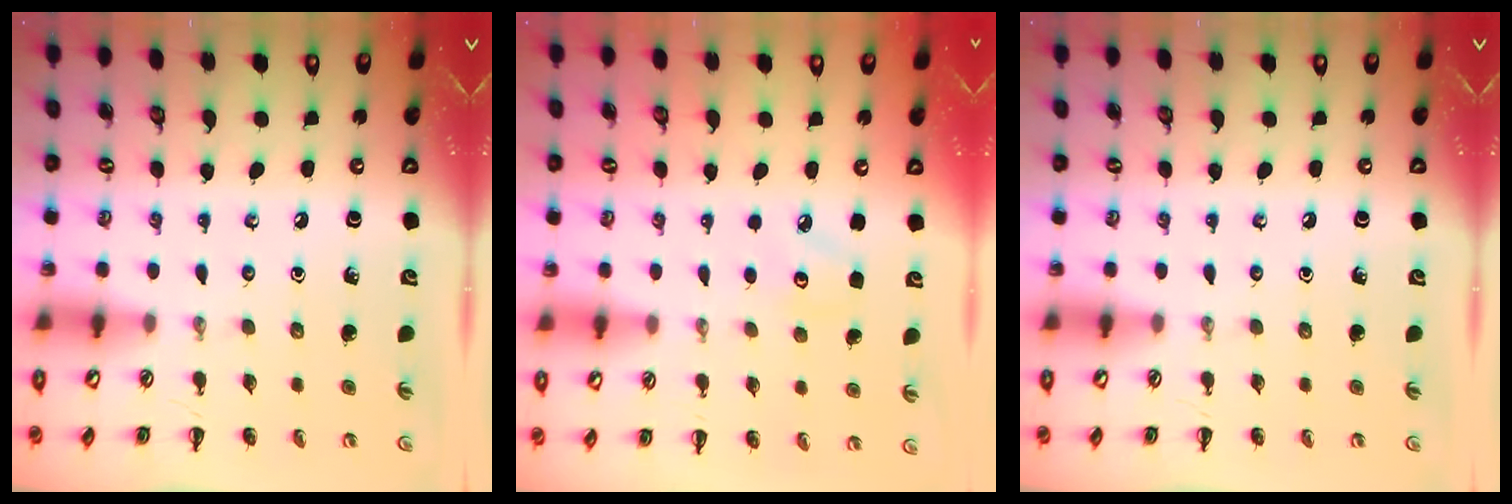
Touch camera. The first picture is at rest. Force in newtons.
{"total": 4.2, "press": 4.0, "slide": 1.3}
{"total": 0.0}